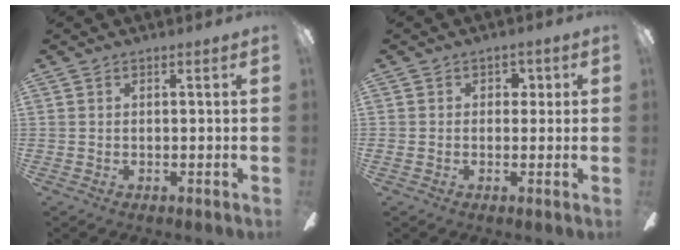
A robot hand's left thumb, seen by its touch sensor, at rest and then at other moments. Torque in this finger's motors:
{"motor_torque": [0.17, 0.07, -0.04, 0.26, 0.02]}